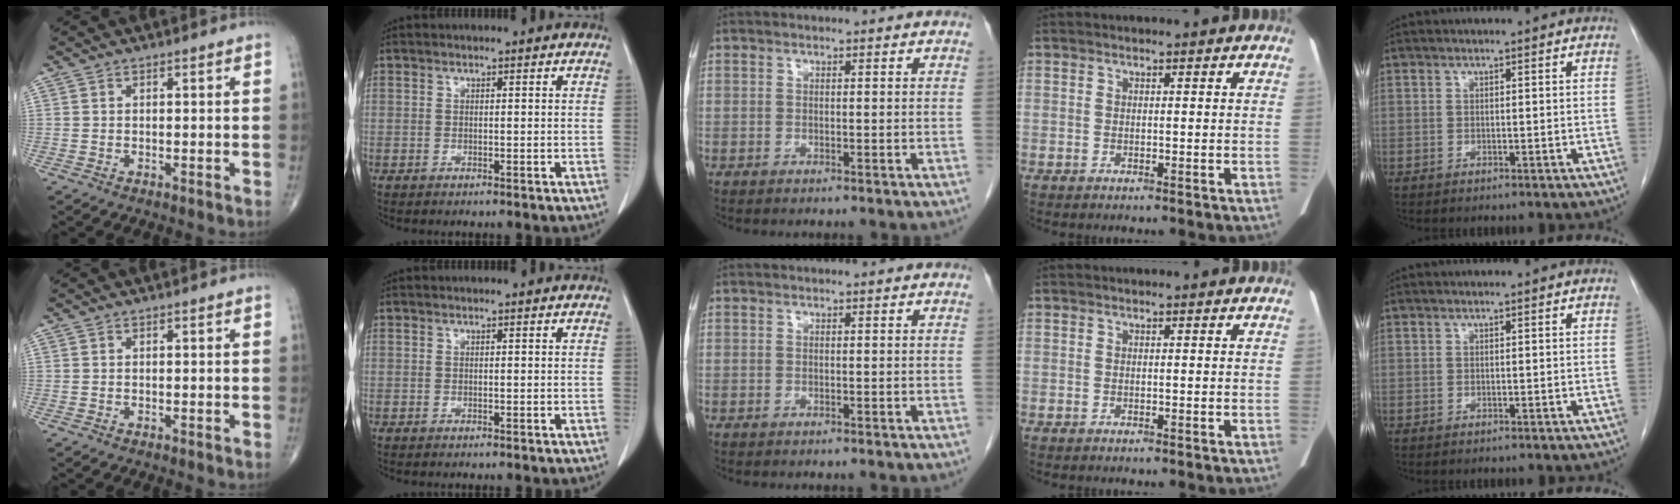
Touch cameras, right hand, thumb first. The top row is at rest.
{}